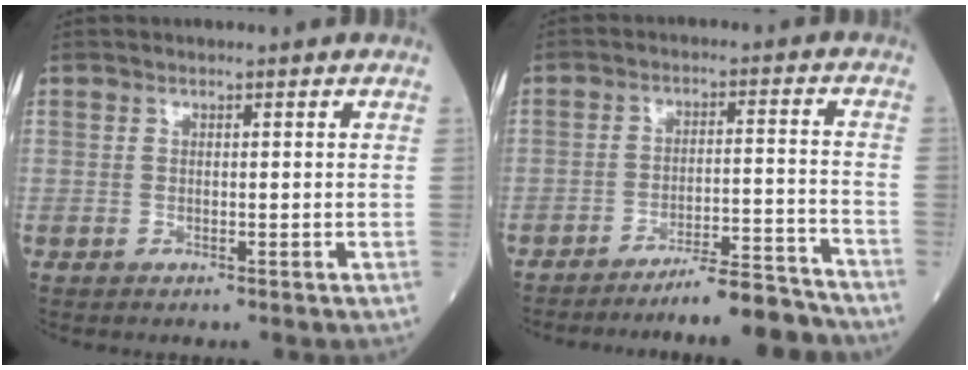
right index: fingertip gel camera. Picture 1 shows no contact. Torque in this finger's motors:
{"motor_torque": [-0.04, -0.41, 0.00, 0.02]}